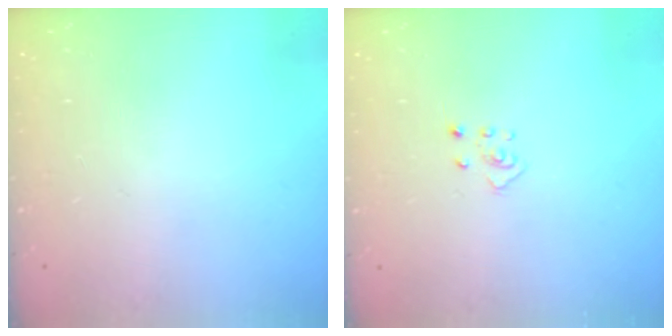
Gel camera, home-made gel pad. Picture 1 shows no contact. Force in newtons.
{"total": 3.7, "press": 3.7, "slide": 0.3}